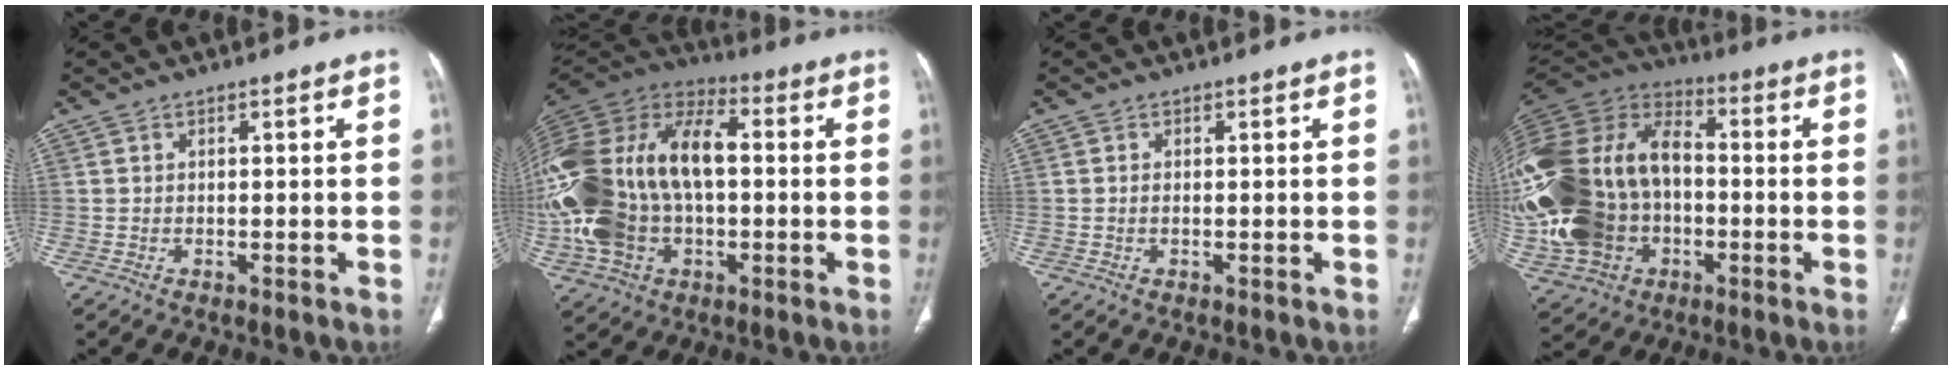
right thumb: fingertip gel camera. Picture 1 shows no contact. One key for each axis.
{"total": 29.8, "fx": 0.1, "fy": 18.2, "fz": 23.6, "tx": -0.520, "ty": 0.030, "tz": 0.007}
{"total": 0.6, "fx": -0.1, "fy": 0.3, "fz": 0.5, "tx": -0.014, "ty": 0.001, "tz": -0.001}
{"total": 32.3, "fx": -3.7, "fy": 23.5, "fz": 21.9, "tx": -0.517, "ty": 0.039, "tz": -0.059}